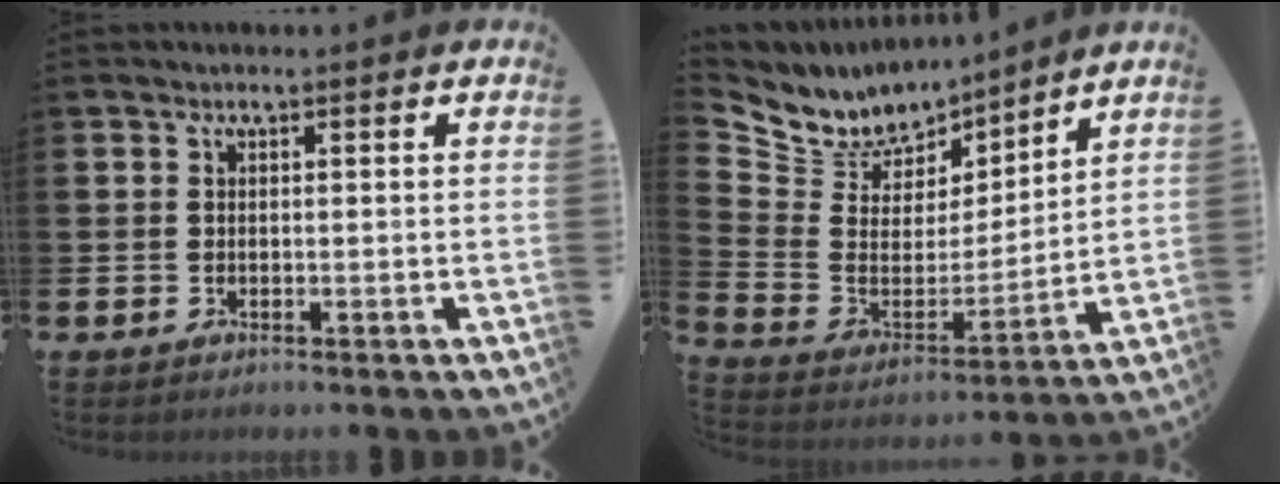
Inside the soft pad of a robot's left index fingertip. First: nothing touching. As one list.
[{"total": 8.2, "force": [7.6, 3.0, -0.4], "torque": [-0.049, -0.064, 0.138]}]